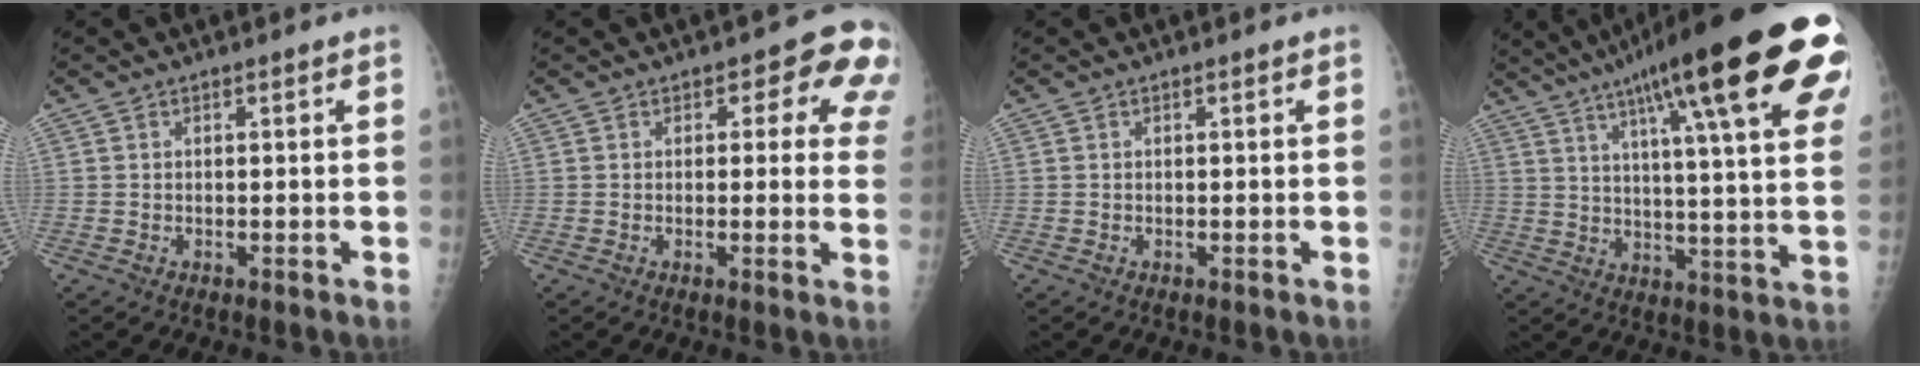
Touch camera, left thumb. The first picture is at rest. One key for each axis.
{"total": 8.4, "fx": 3.5, "fy": 4.7, "fz": 6.0, "tx": -0.018, "ty": -0.009, "tz": 0.021}
{"total": 0.0}
{"total": 28.9, "fx": 14.9, "fy": 5.2, "fz": 24.2, "tx": -0.307, "ty": -0.010, "tz": 0.210}